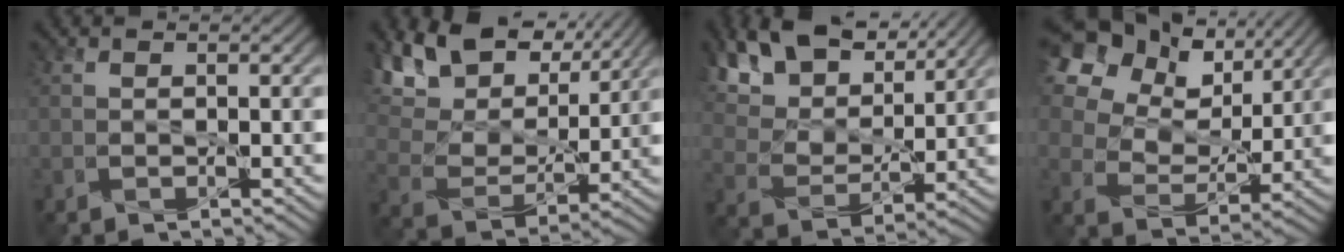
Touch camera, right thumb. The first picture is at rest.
{"total": 15.6, "force": [10.6, 8.2, 7.9], "torque": [-0.203, 0.035, 0.189]}
{"total": 14.8, "force": [10.8, 7.4, 6.9], "torque": [-0.193, 0.026, 0.193]}
{"total": 16.3, "force": [10.1, 10.5, 7.2], "torque": [-0.206, 0.061, 0.185]}